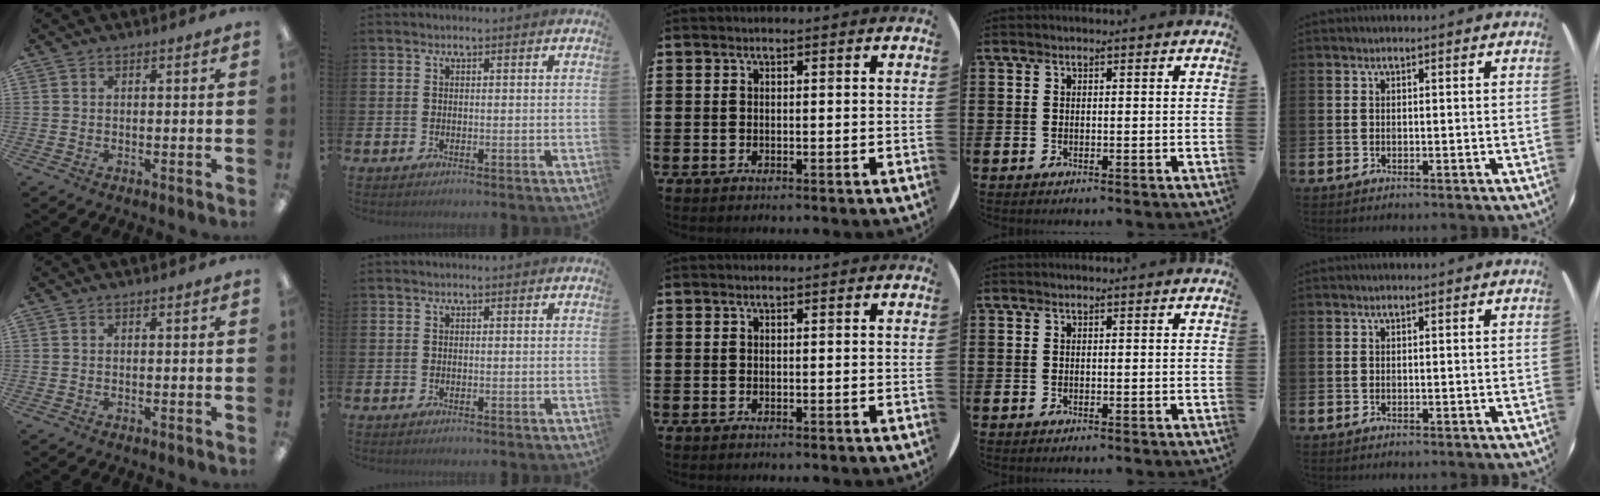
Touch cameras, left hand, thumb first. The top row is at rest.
{}